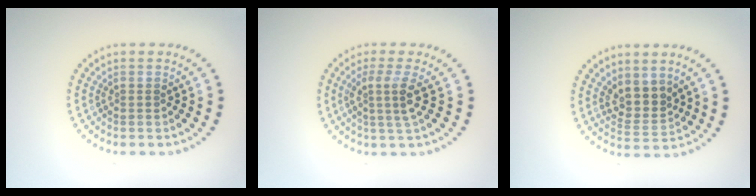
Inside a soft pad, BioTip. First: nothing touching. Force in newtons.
{"total": 2.5, "press": 1.9, "slide": 1.7}
{"total": 2.9, "press": 2.3, "slide": 1.6}